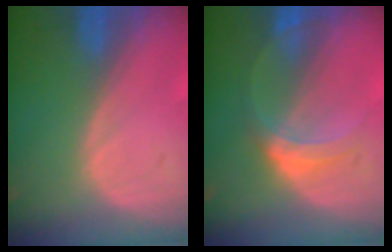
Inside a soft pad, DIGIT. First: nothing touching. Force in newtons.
{"total": 5.1, "press": 4.8, "slide": 1.7}